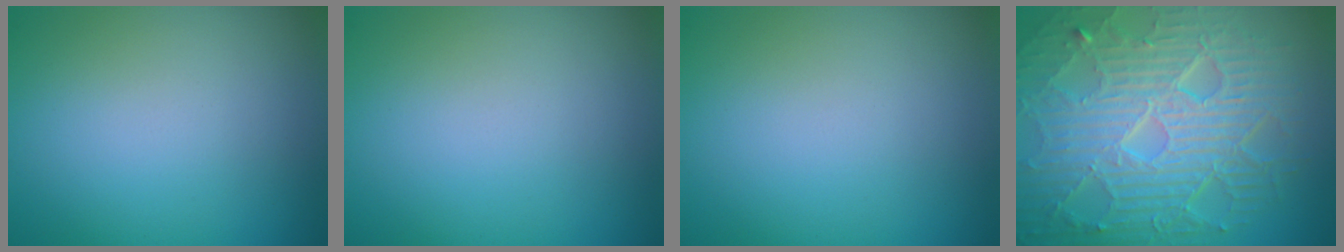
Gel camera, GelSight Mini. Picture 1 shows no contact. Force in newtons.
{"total": 0.0}
{"total": 0.0}
{"total": 10.6, "press": 6.8, "slide": 8.1}